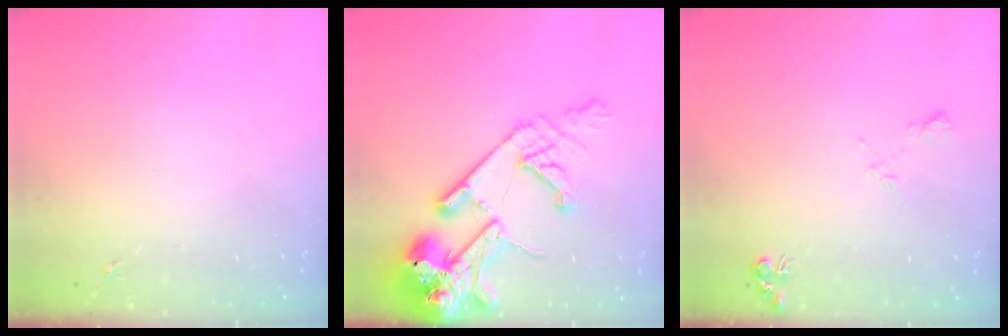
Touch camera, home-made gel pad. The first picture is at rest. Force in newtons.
{"total": 20.3, "press": 20.1, "slide": 2.7}
{"total": 5.8, "press": 5.8, "slide": 0.8}